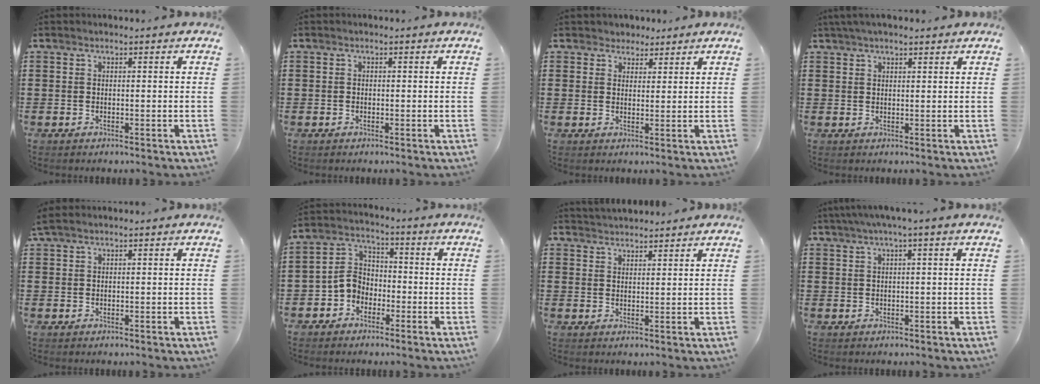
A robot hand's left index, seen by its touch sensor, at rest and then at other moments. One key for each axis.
{"total": 0.6, "fx": -0.4, "fy": 0.4, "fz": 0.2, "tx": -0.005, "ty": 0.001, "tz": -0.008}
{"total": 2.5, "fx": 1.9, "fy": 1.6, "fz": -0.1, "tx": -0.008, "ty": 0.012, "tz": 0.036}
{"total": 2.3, "fx": 1.8, "fy": 0.5, "fz": 1.4, "tx": -0.029, "ty": 0.006, "tz": 0.034}
{"total": 0.9, "fx": 0.5, "fy": 0.2, "fz": 0.7, "tx": -0.014, "ty": 0.002, "tz": 0.011}
{"total": 5.4, "fx": -2.4, "fy": 4.3, "fz": 2.2, "tx": -0.069, "ty": 0.011, "tz": -0.055}
{"total": 2.4, "fx": 2.4, "fy": 0.1, "fz": -0.3, "tx": -0.001, "ty": -0.002, "tz": 0.046}
{"total": 2.0, "fx": 0.8, "fy": -0.4, "fz": 1.8, "tx": -0.033, "ty": -0.002, "tz": 0.013}